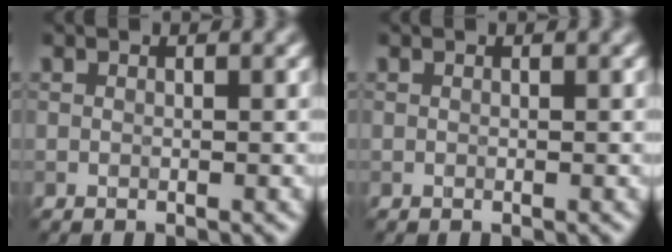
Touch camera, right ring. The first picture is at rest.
{"total": 0.0}